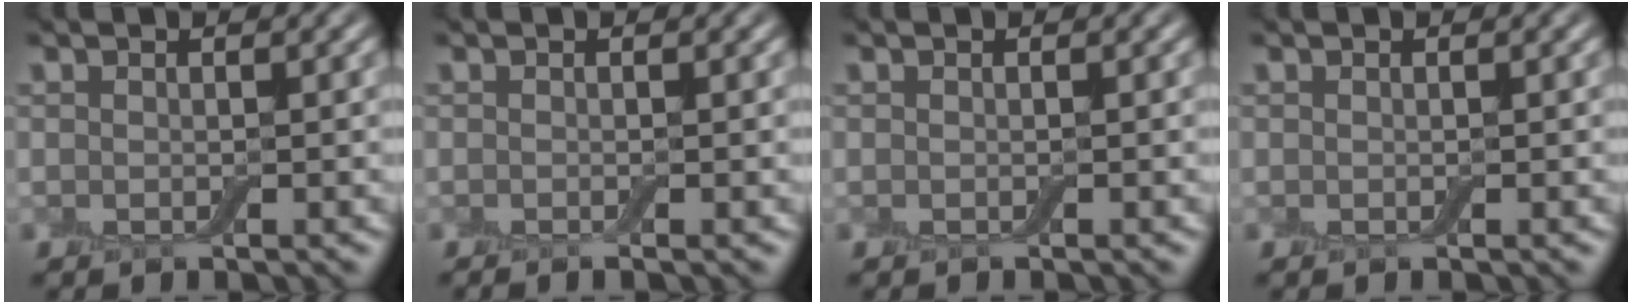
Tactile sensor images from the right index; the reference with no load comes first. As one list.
[{"total": 0.8, "force": [-0.4, 0.2, 0.7], "torque": [-0.009, -0.005, -0.009]}, {"total": 0.0}, {"total": 0.0}]